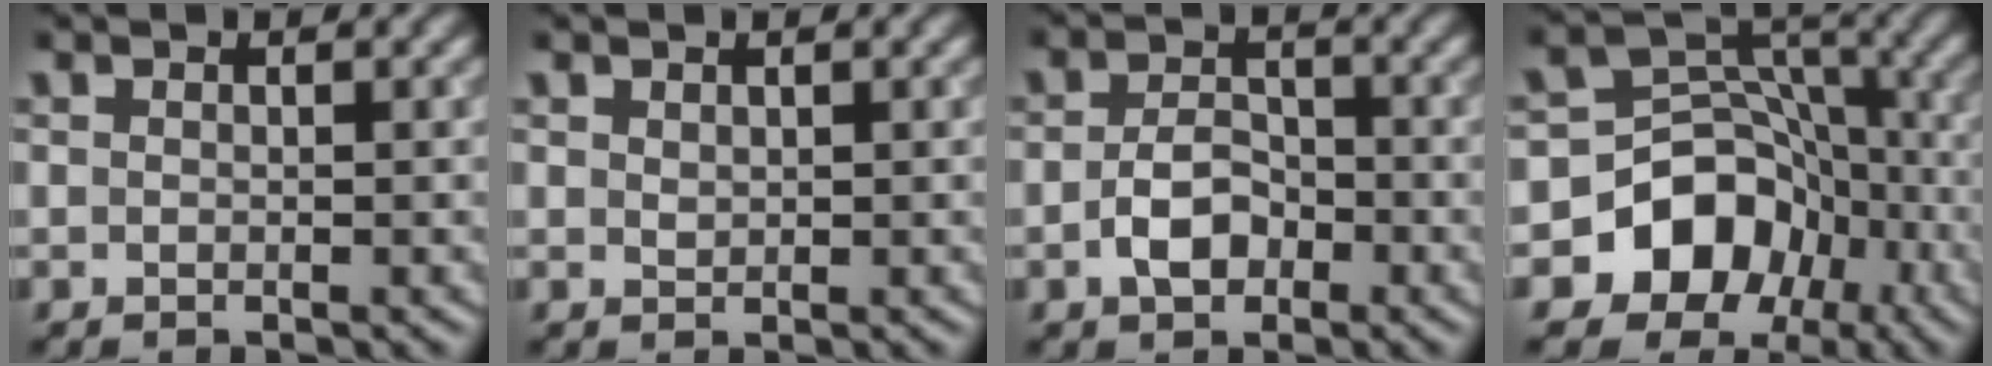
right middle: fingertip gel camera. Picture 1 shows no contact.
{"total": 0.7, "force": [0.5, 0.5, 0.2], "torque": [-0.005, -0.002, 0.012]}
{"total": 3.2, "force": [-1.2, 2.2, 2.0], "torque": [-0.035, 0.003, -0.024]}
{"total": 9.4, "force": [-4.6, 7.5, 3.4], "torque": [-0.042, 0.017, -0.093]}